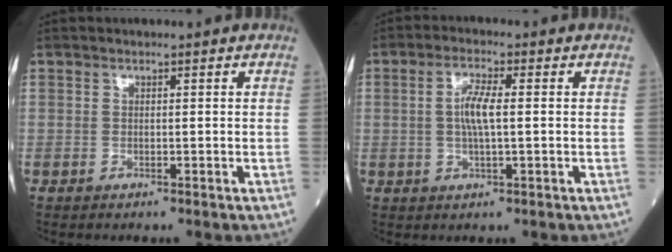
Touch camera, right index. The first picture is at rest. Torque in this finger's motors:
{"motor_torque": [0.07, -0.04, 0.09, 0.05]}